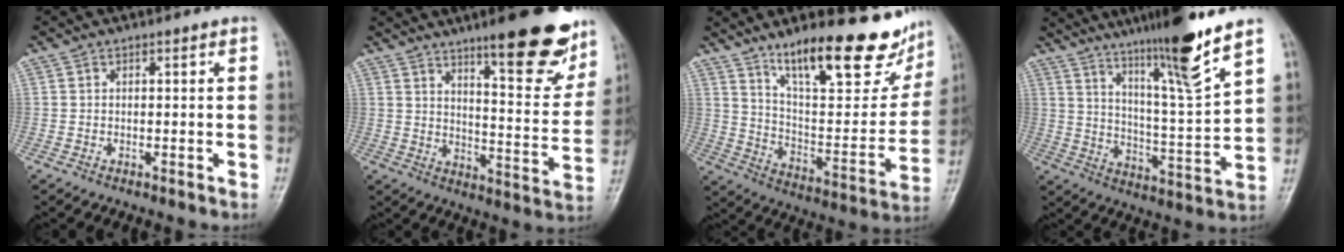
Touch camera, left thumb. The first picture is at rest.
{"total": 18.5, "force": [12.2, 4.5, 13.2], "torque": [-0.131, -0.071, 0.176]}
{"total": 24.9, "force": [16.6, 7.5, 17.0], "torque": [-0.202, -0.073, 0.264]}
{"total": 16.4, "force": [11.8, -0.3, 11.5], "torque": [-0.181, -0.067, 0.197]}